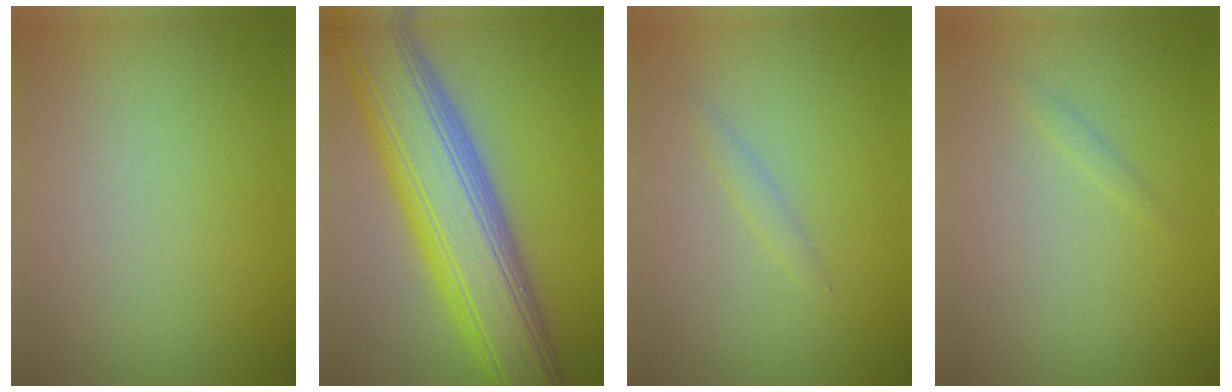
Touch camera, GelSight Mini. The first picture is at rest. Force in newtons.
{"total": 11.7, "press": 11.6, "slide": 0.3}
{"total": 0.9, "press": 0.9, "slide": 0.1}
{"total": 0.5, "press": 0.5, "slide": 0.0}